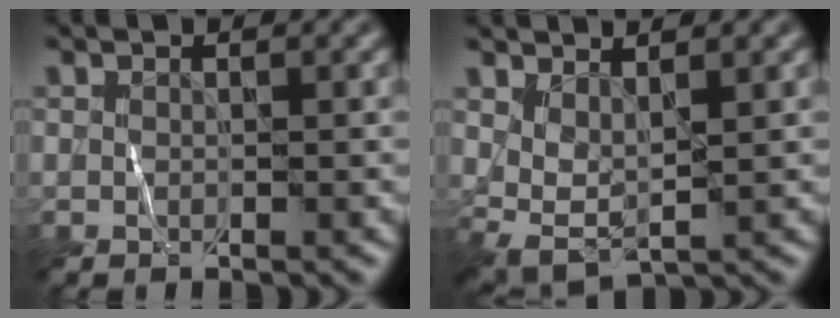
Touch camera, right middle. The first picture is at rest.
{"total": 2.6, "force": [1.6, 1.1, 1.7], "torque": [-0.045, -0.011, 0.033]}